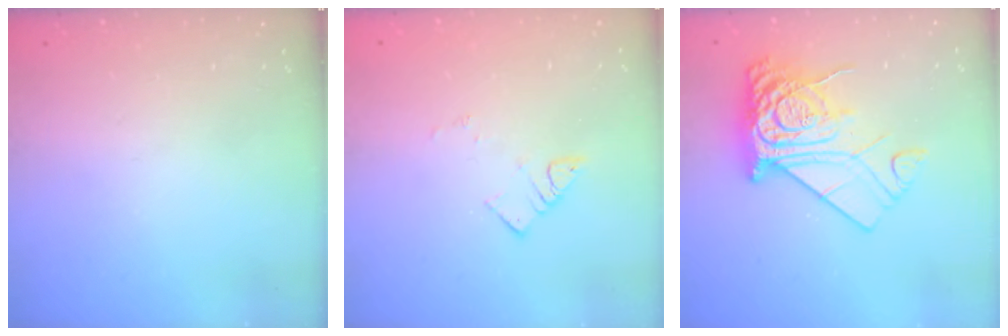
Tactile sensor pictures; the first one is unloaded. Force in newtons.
{"total": 3.4, "press": 3.4, "slide": 0.3}
{"total": 15.6, "press": 15.5, "slide": 1.9}